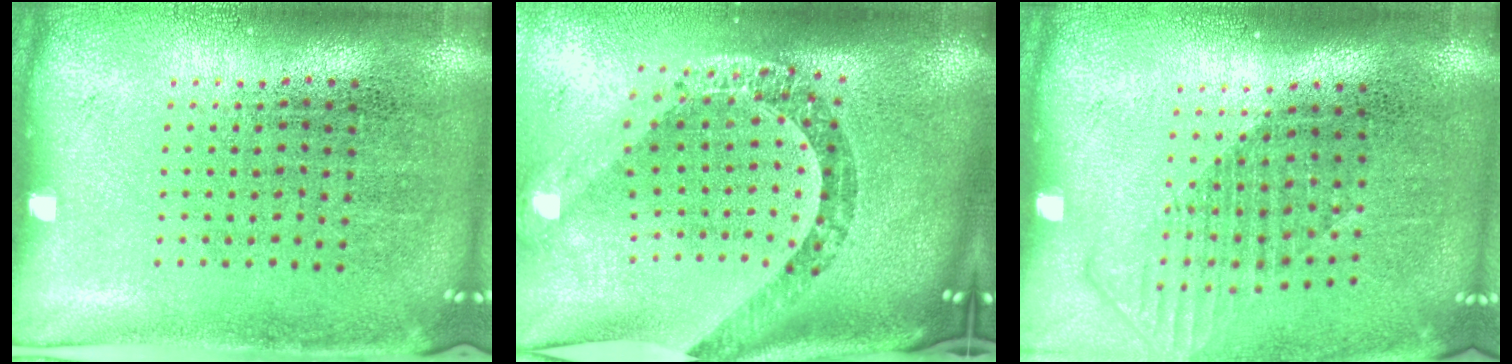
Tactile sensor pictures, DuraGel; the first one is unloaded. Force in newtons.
{"total": 2.8, "press": 2.1, "slide": 1.8}
{"total": 1.4, "press": 1.1, "slide": 0.9}